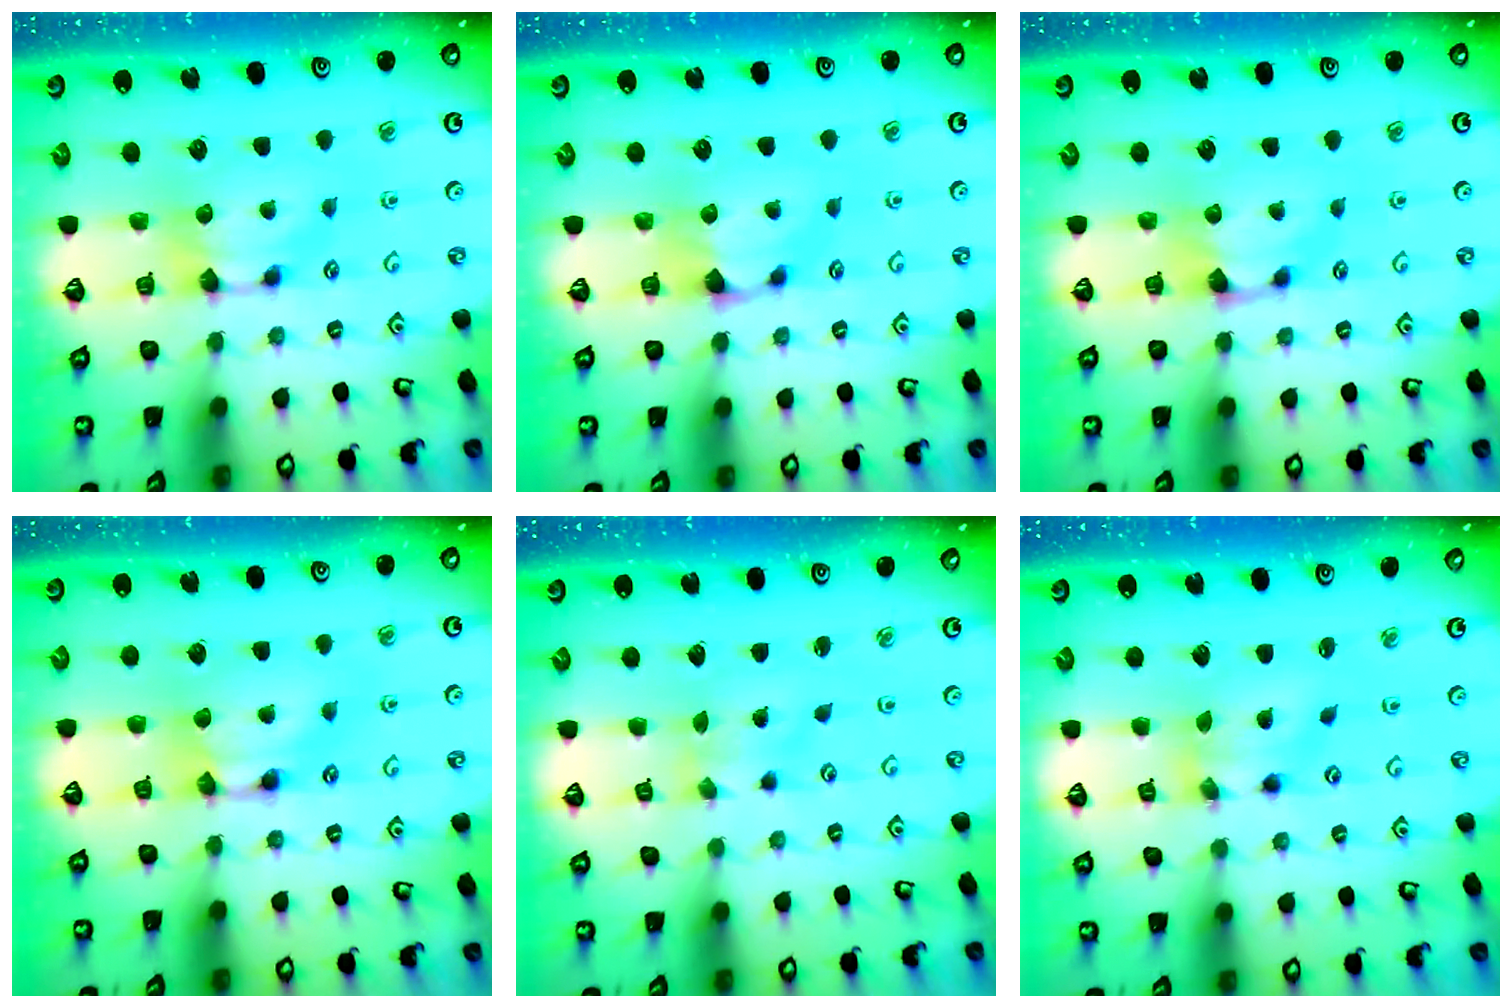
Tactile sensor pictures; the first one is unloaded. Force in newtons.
{"total": 1.4, "press": 0.9, "slide": 1.0}
{"total": 0.9, "press": 0.2, "slide": 0.9}
{"total": 1.9, "press": 1.9, "slide": 0.1}
{"total": 2.3, "press": 2.1, "slide": 0.9}
{"total": 3.8, "press": 3.5, "slide": 1.6}